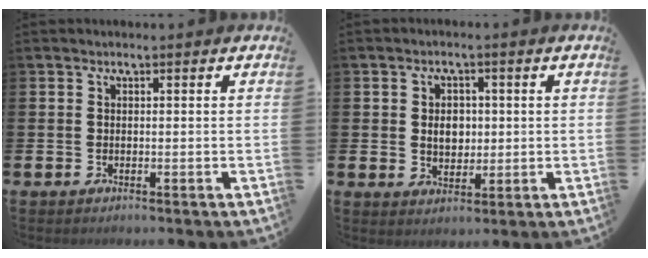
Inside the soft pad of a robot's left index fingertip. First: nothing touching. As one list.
[{"total": 3.5, "force": [0.5, 2.7, 2.1], "torque": [-0.027, 0.002, 0.001]}]